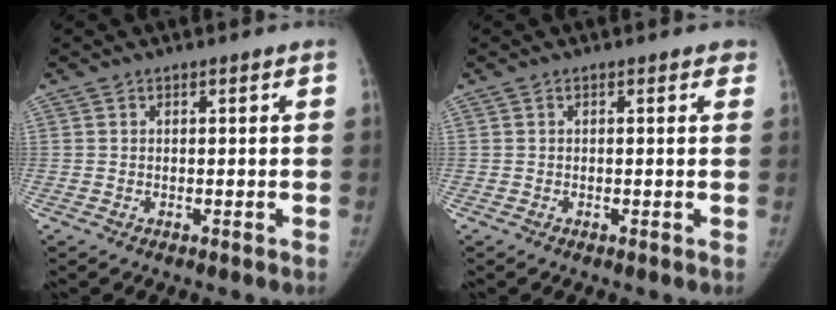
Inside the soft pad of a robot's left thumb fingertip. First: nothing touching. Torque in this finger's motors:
{"motor_torque": [0.19, -0.02, 0.39, -0.63, 0.07]}